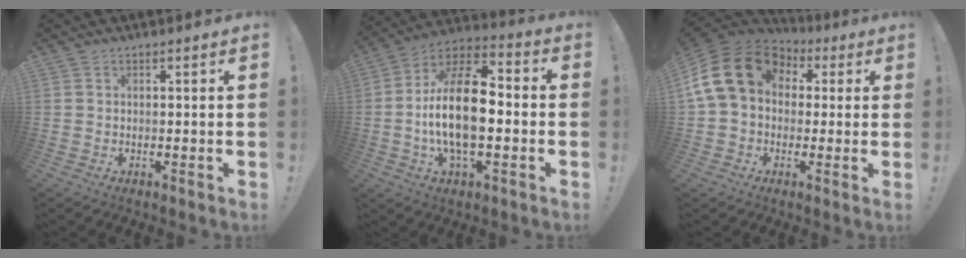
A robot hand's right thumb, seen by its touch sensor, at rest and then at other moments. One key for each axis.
{"total": 18.9, "fx": -2.6, "fy": 9.2, "fz": 16.3, "tx": -0.300, "ty": 0.007, "tz": -0.049}
{"total": 18.8, "fx": 4.3, "fy": 14.0, "fz": 11.8, "tx": -0.215, "ty": -0.001, "tz": 0.087}